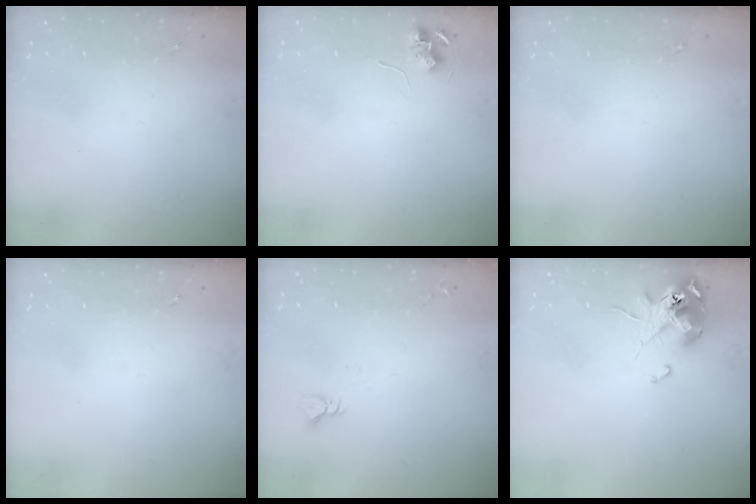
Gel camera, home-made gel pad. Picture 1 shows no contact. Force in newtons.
{"total": 6.0, "press": 6.0, "slide": 0.4}
{"total": 0.0}
{"total": 0.0}
{"total": 3.0, "press": 3.0, "slide": 0.3}
{"total": 11.9, "press": 11.8, "slide": 1.2}